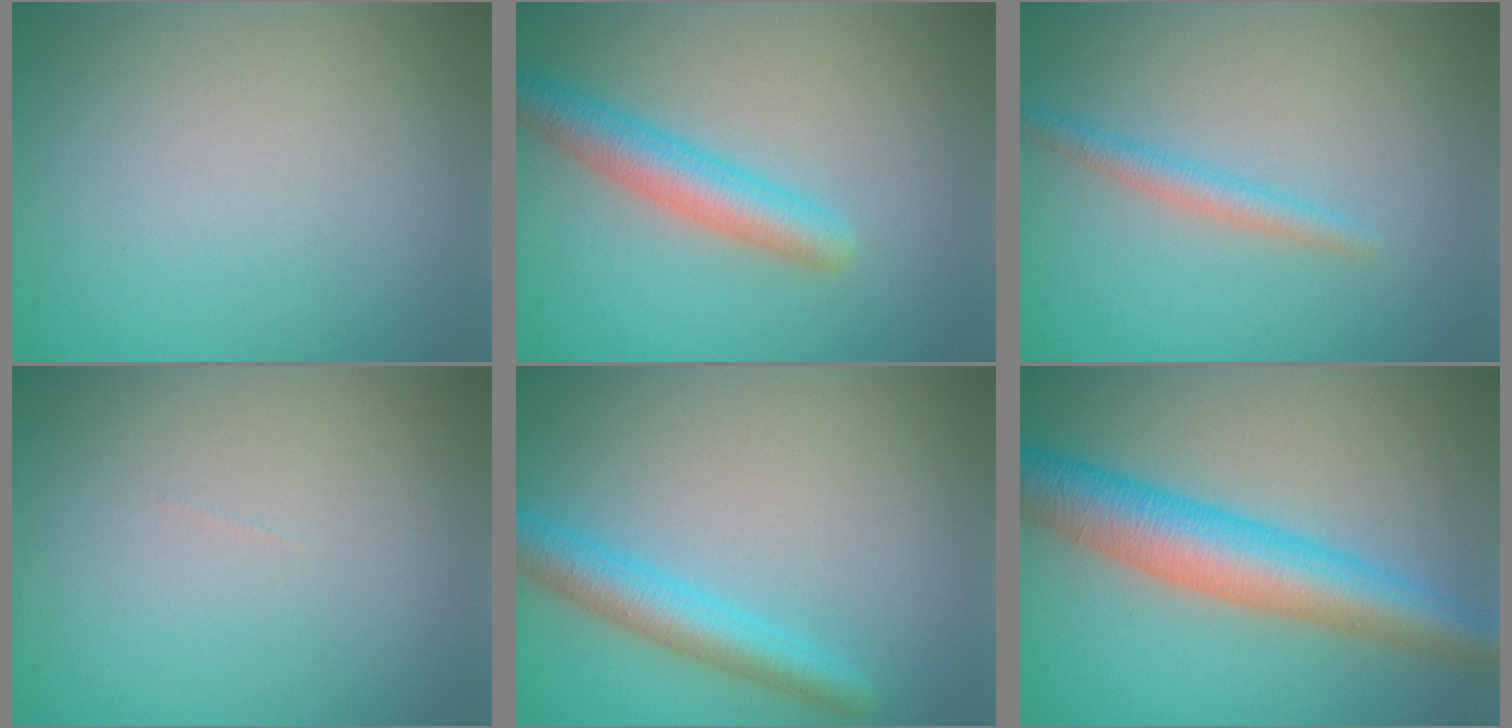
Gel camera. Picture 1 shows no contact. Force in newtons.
{"total": 3.9, "press": 3.9, "slide": 0.2}
{"total": 1.8, "press": 1.8, "slide": 0.0}
{"total": 0.0}
{"total": 3.9, "press": 3.9, "slide": 0.2}
{"total": 7.5, "press": 7.5, "slide": 0.1}